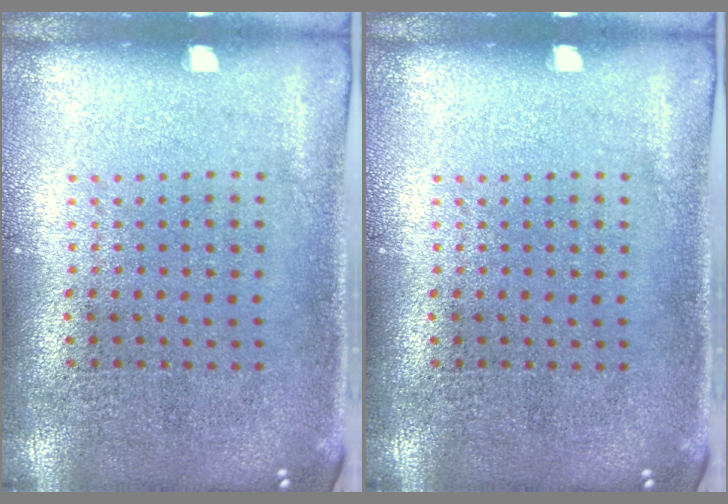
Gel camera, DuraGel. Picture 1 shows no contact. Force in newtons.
{"total": 0.0}